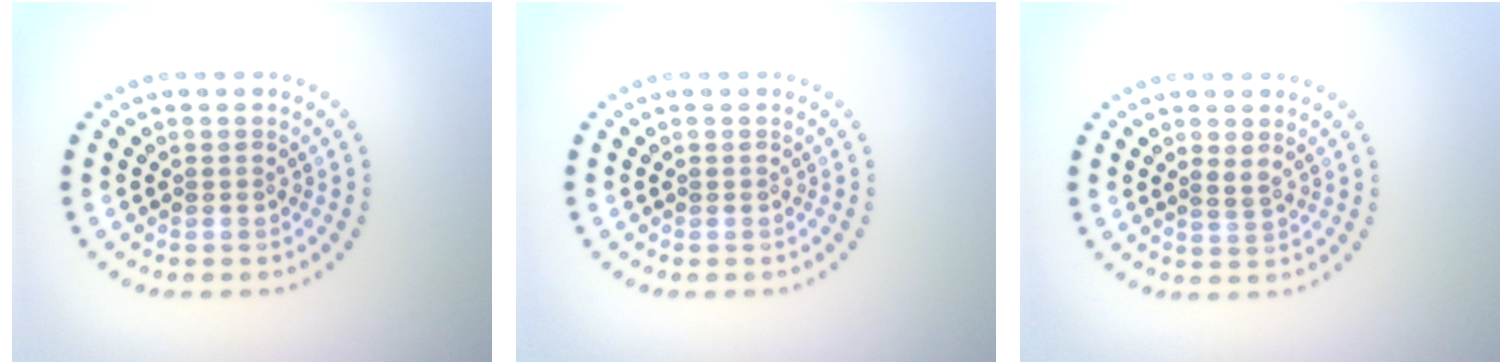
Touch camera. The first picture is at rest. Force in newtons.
{"total": 0.0}
{"total": 0.9, "press": 0.8, "slide": 0.5}